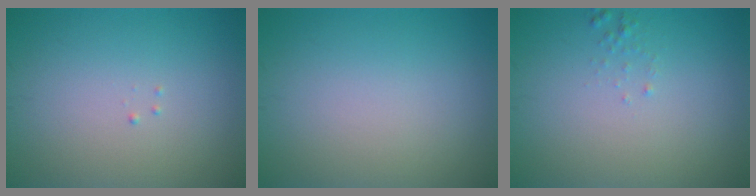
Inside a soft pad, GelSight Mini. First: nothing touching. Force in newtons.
{"total": 0.0}
{"total": 0.6, "press": 0.6, "slide": 0.1}